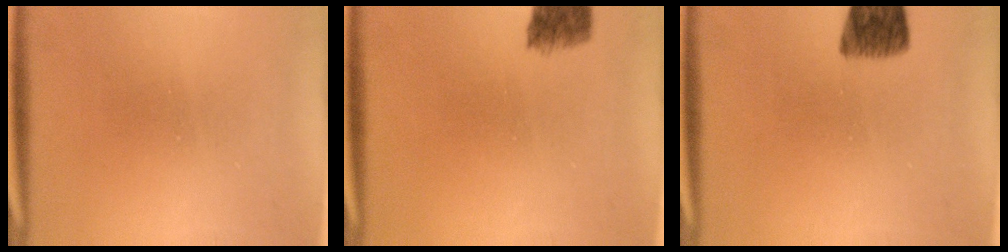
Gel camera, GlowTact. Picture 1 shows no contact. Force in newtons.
{"total": 4.5}
{"total": 6.7}